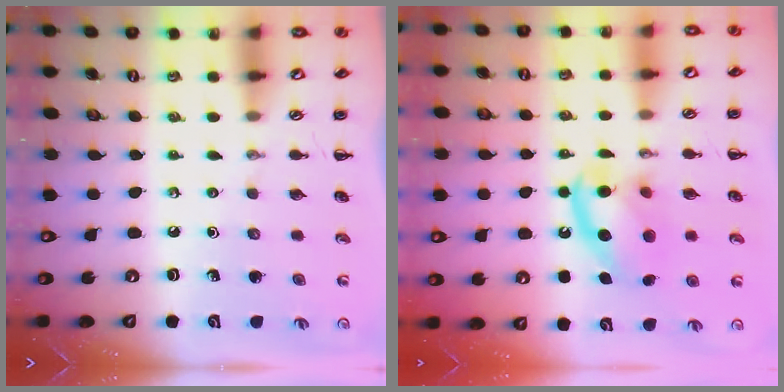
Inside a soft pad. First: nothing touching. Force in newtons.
{"total": 14.5, "press": 14.3, "slide": 2.2}